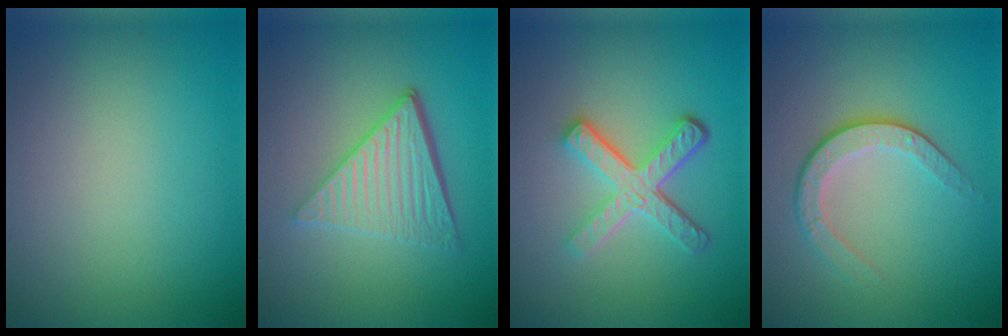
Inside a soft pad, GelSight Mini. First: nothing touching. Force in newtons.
{"total": 5.5, "press": 3.9, "slide": 3.9}
{"total": 5.1, "press": 3.6, "slide": 3.5}
{"total": 3.6, "press": 2.5, "slide": 2.6}